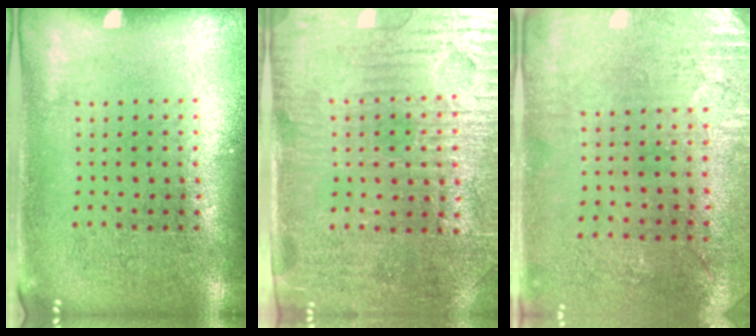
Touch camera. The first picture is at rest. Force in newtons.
{"total": 3.6, "press": 3.3, "slide": 1.4}
{"total": 2.9, "press": 2.4, "slide": 1.6}